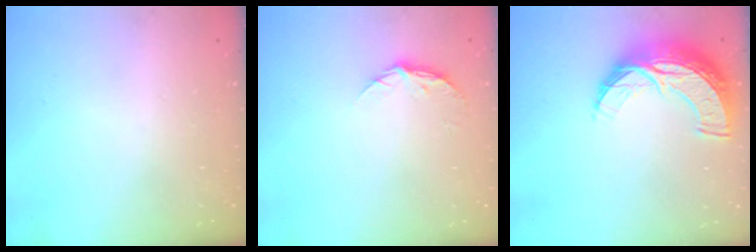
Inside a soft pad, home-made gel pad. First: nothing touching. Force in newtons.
{"total": 6.7, "press": 6.7, "slide": 0.8}
{"total": 13.7, "press": 13.6, "slide": 0.8}